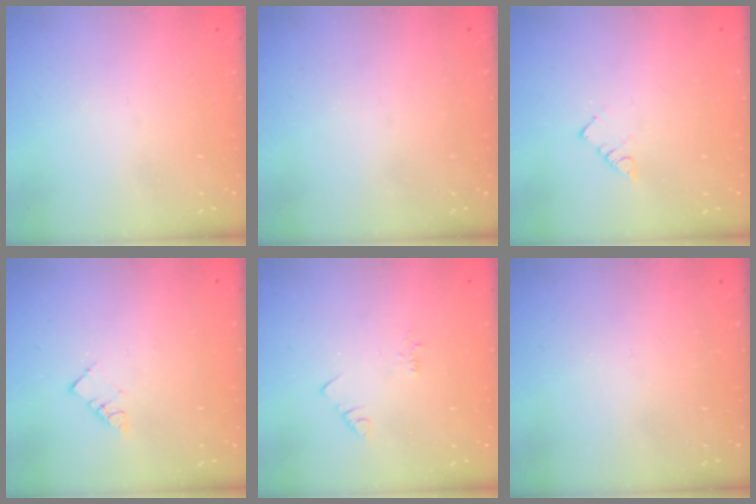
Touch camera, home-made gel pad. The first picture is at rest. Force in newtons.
{"total": 0.0}
{"total": 2.9, "press": 2.9, "slide": 0.5}
{"total": 4.5, "press": 4.5, "slide": 0.4}
{"total": 1.9, "press": 1.9, "slide": 0.3}
{"total": 0.0}